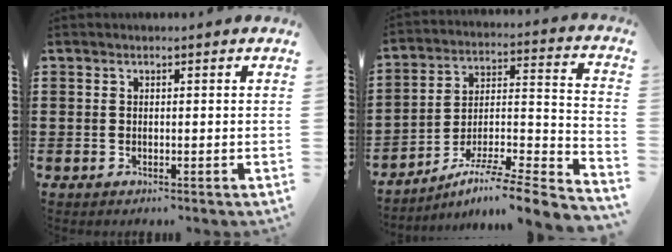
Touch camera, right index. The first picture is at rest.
{"total": 6.4, "force": [-5.2, 0.0, 3.9], "torque": [-0.063, -0.012, -0.106]}